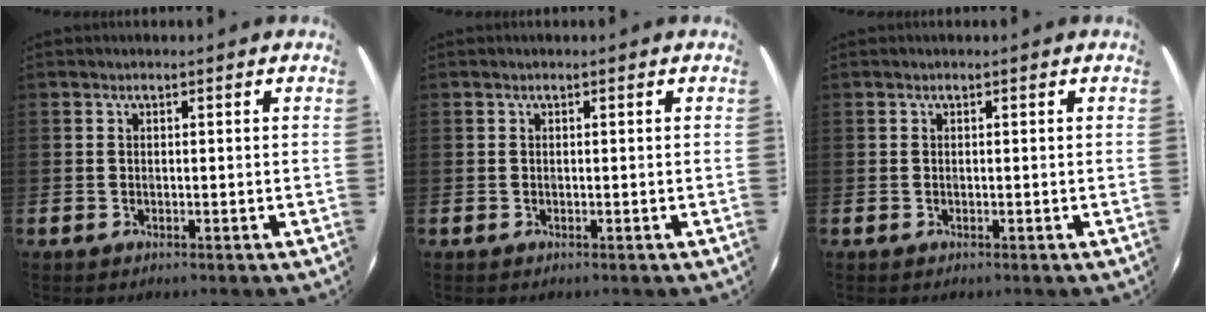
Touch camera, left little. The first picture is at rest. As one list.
[{"total": 0.0}, {"total": 0.0}]